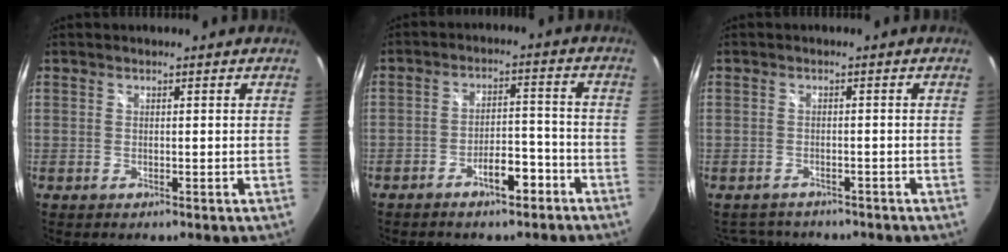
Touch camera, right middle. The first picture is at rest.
{"total": 6.5, "force": [-4.6, 2.8, 3.7], "torque": [-0.062, 0.021, -0.058]}
{"total": 6.4, "force": [-5.6, 2.8, 1.5], "torque": [-0.039, 0.001, -0.081]}